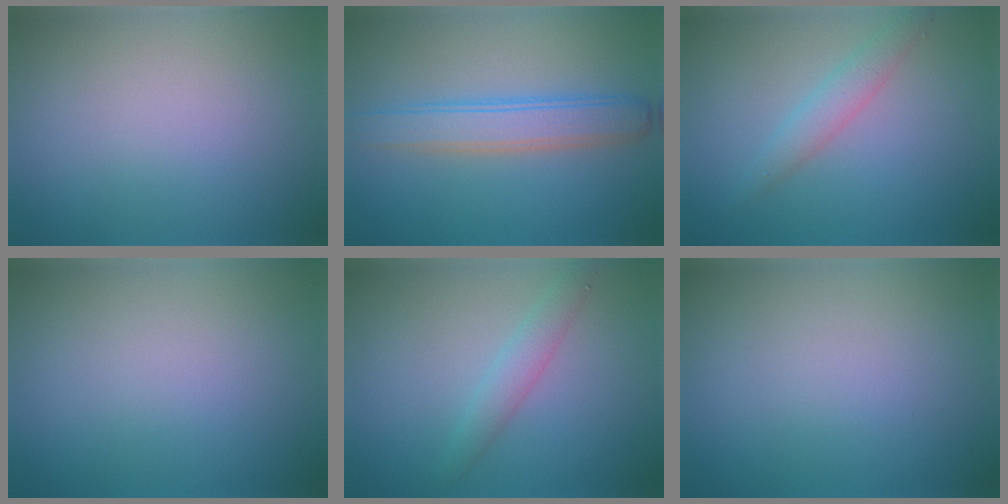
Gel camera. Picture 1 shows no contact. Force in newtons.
{"total": 4.2, "press": 4.2, "slide": 0.1}
{"total": 2.2, "press": 2.2, "slide": 0.1}
{"total": 0.0}
{"total": 2.5, "press": 2.5, "slide": 0.1}
{"total": 0.0}